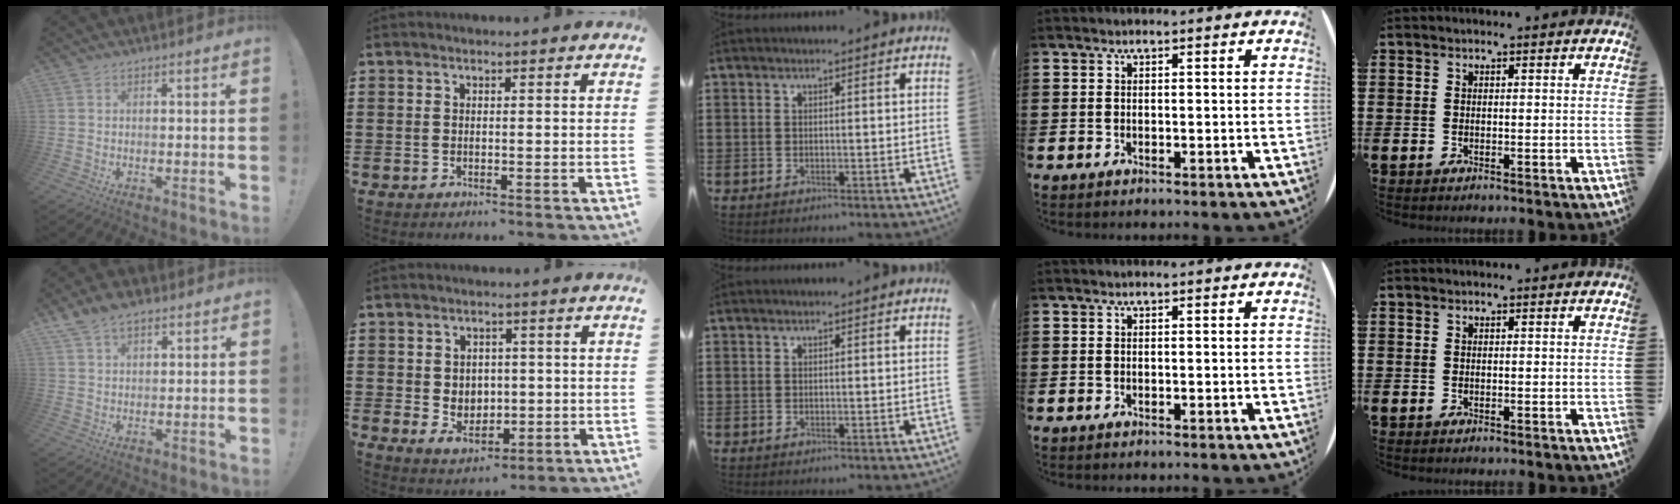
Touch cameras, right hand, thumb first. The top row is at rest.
{"thumb": {"total": 6.4, "force": [4.4, 3.5, 3.2], "torque": [-0.062, -0.011, 0.085]}, "index": {"total": 3.9, "force": [0.1, 3.6, 1.6], "torque": [-0.029, 0.005, -0.003]}}